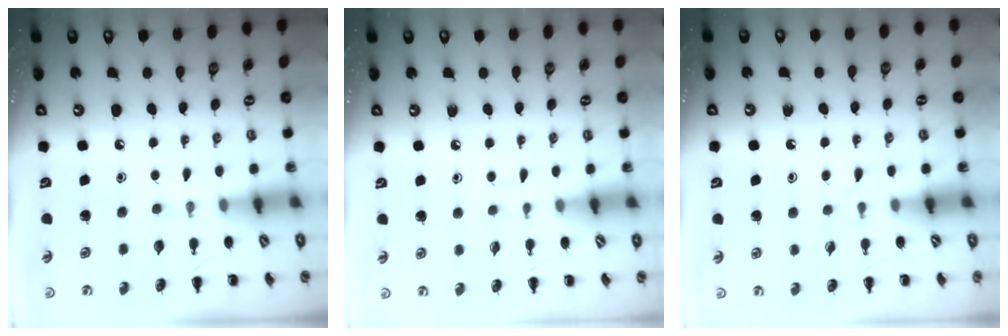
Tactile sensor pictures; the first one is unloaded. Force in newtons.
{"total": 3.0, "press": 2.8, "slide": 1.2}
{"total": 3.5, "press": 3.2, "slide": 1.4}